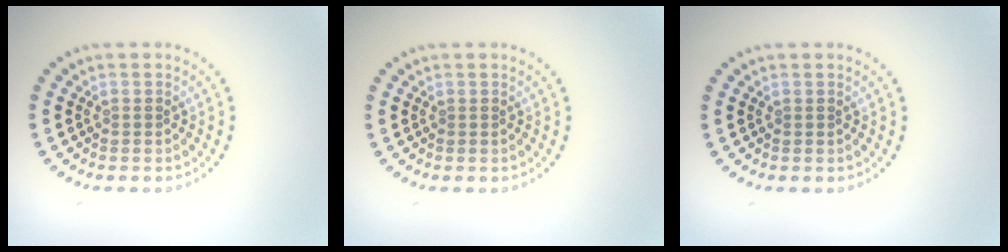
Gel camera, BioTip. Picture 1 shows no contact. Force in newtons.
{"total": 0.0}
{"total": 0.0}